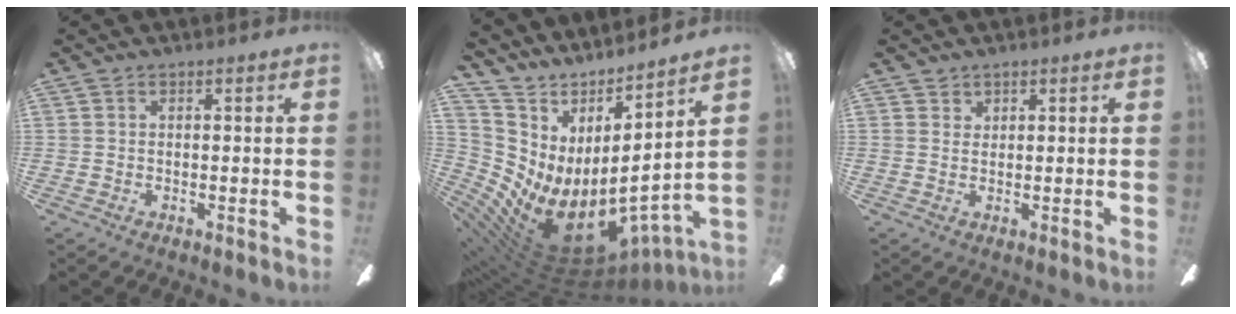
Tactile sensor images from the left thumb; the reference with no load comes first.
{"total": 8.3, "force": [-3.3, 1.3, 7.5], "torque": [-0.099, -0.060, -0.051]}
{"total": 1.1, "force": [1.0, 0.6, 0.1], "torque": [-0.002, 0.000, 0.019]}